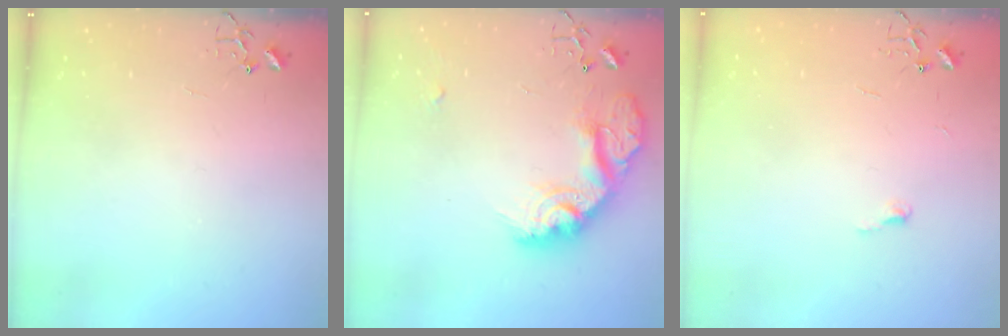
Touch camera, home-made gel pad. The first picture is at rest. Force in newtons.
{"total": 20.8, "press": 20.8, "slide": 1.5}
{"total": 3.2, "press": 3.2, "slide": 0.4}